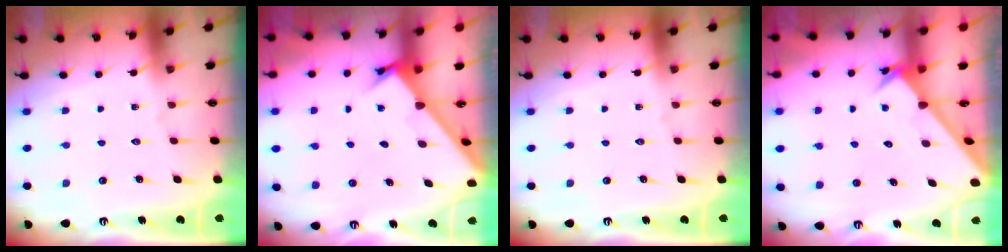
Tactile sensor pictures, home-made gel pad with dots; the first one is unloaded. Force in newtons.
{"total": 1.9, "press": 1.9, "slide": 0.1}
{"total": 0.0}
{"total": 2.4, "press": 2.4, "slide": 0.2}